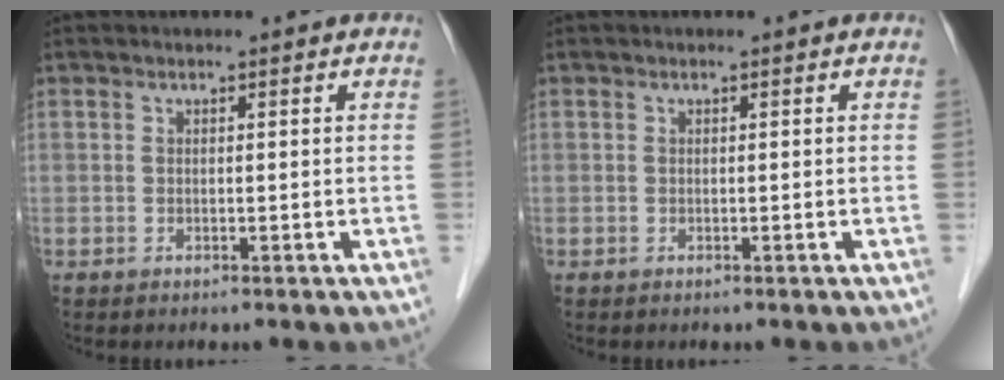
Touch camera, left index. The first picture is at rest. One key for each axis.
{"total": 0.0}